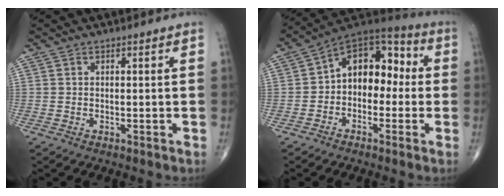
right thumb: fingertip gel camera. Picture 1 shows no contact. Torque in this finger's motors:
{"motor_torque": [0.11, 0.24, 0.82, -0.20, 0.19]}